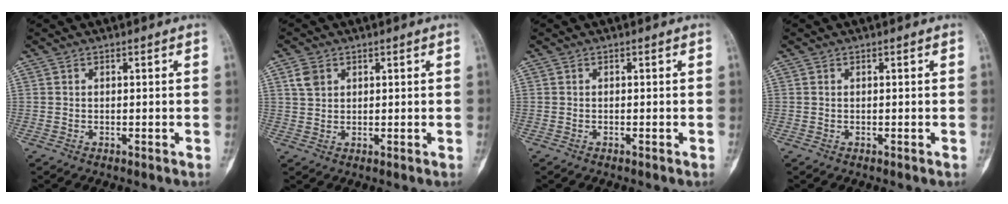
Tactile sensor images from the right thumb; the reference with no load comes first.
{"total": 3.2, "force": [1.5, 2.4, 1.5], "torque": [-0.020, 0.002, 0.033]}
{"total": 0.0}
{"total": 0.0}